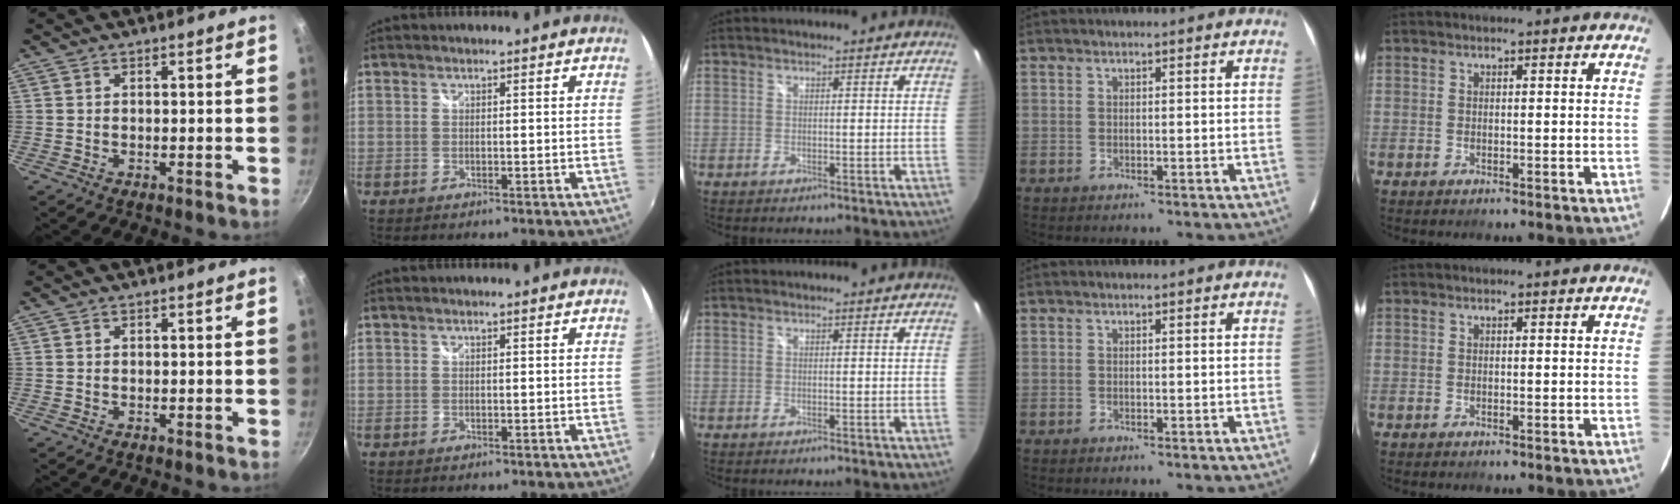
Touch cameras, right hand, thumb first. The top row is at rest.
{}